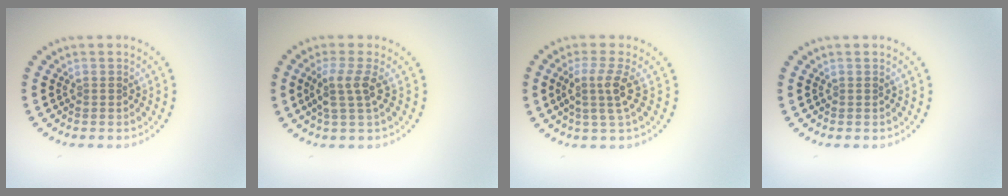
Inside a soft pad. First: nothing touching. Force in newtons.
{"total": 2.6, "press": 2.0, "slide": 1.5}
{"total": 2.8, "press": 2.1, "slide": 1.9}
{"total": 0.0}